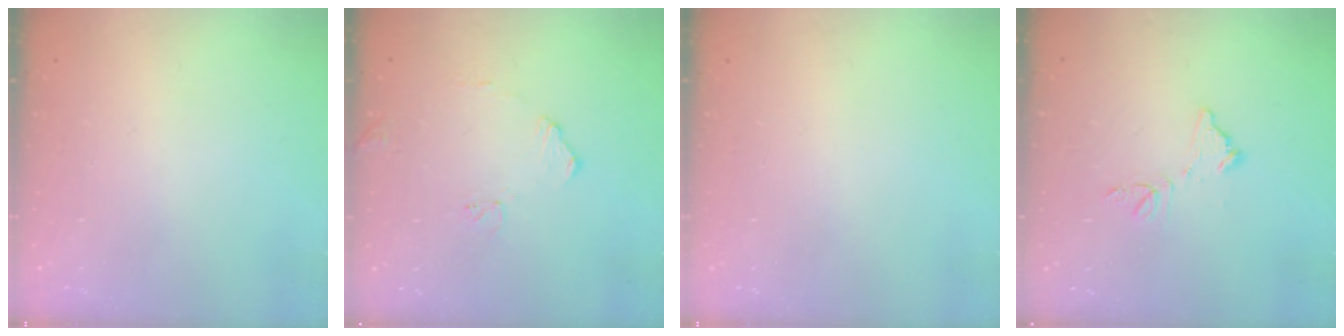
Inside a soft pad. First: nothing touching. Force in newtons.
{"total": 9.7, "press": 9.7, "slide": 0.4}
{"total": 0.0}
{"total": 9.4, "press": 9.4, "slide": 0.4}